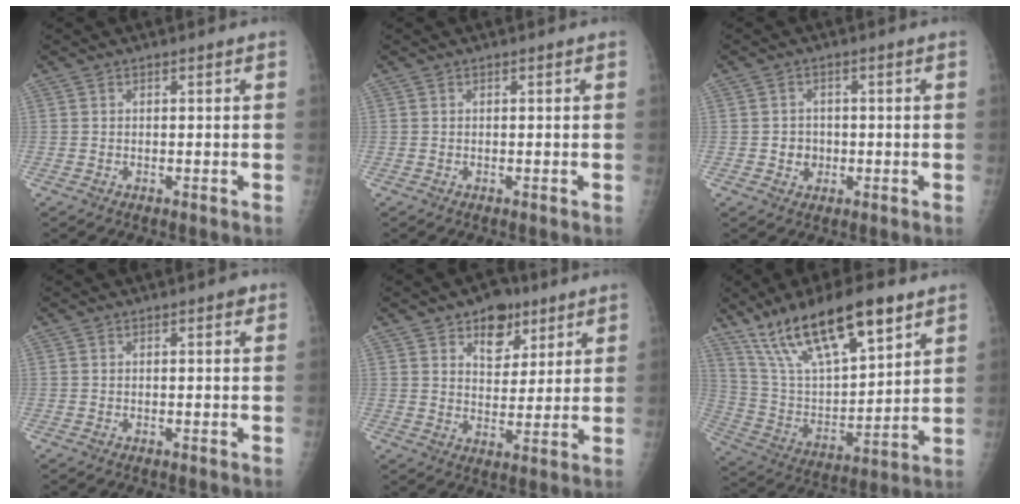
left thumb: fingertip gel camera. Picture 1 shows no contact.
{"total": 0.0}
{"total": 3.1, "force": [-0.5, 2.9, 1.1], "torque": [0.002, 0.007, -0.006]}
{"total": 0.9, "force": [0.4, 0.4, 0.7], "torque": [-0.005, 0.001, 0.003]}
{"total": 8.9, "force": [5.2, 5.8, 4.4], "torque": [-0.030, -0.024, 0.080]}
{"total": 21.7, "force": [13.9, 7.4, 14.9], "torque": [-0.238, -0.041, 0.263]}